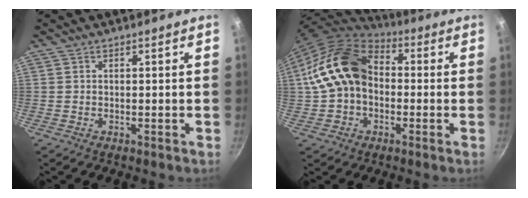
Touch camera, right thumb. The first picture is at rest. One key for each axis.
{"total": 16.1, "fx": 0.1, "fy": 12.0, "fz": 10.7, "tx": -0.165, "ty": 0.040, "tz": -0.008}